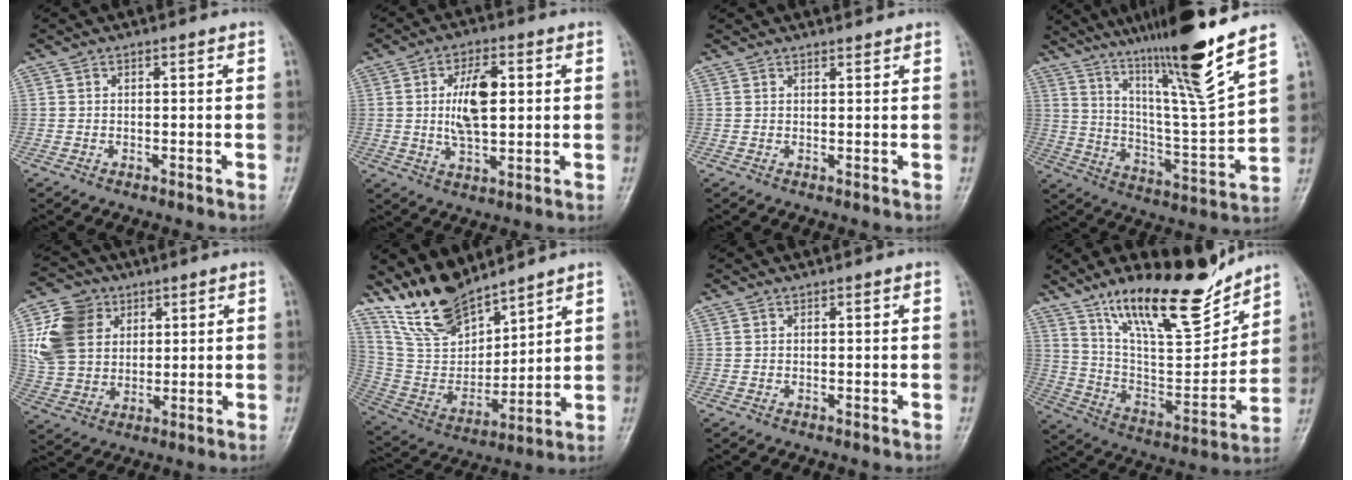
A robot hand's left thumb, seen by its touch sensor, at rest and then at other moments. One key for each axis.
{"total": 9.5, "fx": 1.4, "fy": 4.6, "fz": 8.1, "tx": -0.137, "ty": -0.004, "tz": 0.026}
{"total": 1.2, "fx": 1.2, "fy": 0.3, "fz": 0.0, "tx": 0.004, "ty": -0.008, "tz": 0.019}
{"total": 20.9, "fx": 15.0, "fy": 0.1, "fz": 14.7, "tx": -0.221, "ty": -0.081, "tz": 0.260}
{"total": 12.6, "fx": 3.7, "fy": 10.2, "fz": 6.4, "tx": -0.104, "ty": -0.002, "tz": 0.070}
{"total": 14.5, "fx": 12.2, "fy": 5.5, "fz": 5.6, "tx": -0.077, "ty": -0.070, "tz": 0.251}
{"total": 0.0}
{"total": 21.8, "fx": 16.0, "fy": 6.5, "fz": 13.3, "tx": -0.175, "ty": -0.094, "tz": 0.280}